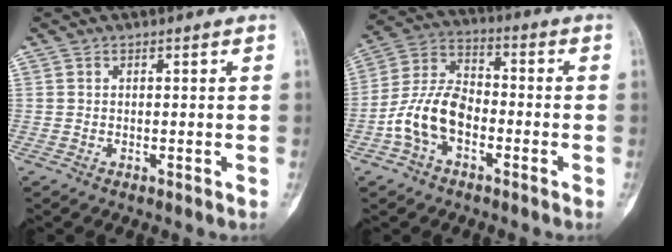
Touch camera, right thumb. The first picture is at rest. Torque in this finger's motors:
{"motor_torque": [0.57, 0.44, 1.31, -0.61, 0.07]}